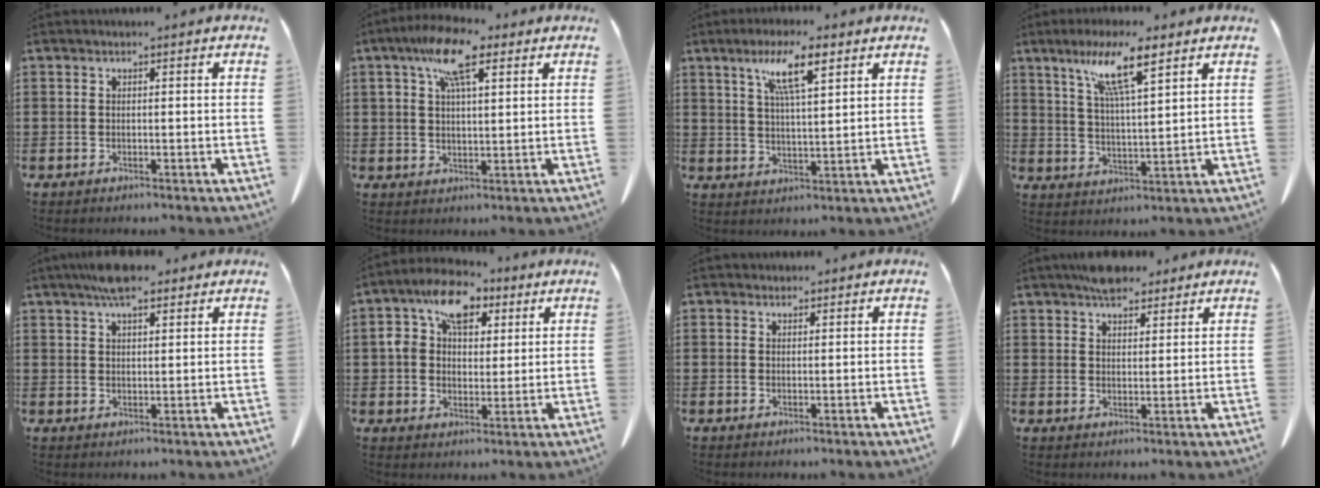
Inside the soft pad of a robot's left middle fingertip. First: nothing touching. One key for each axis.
{"total": 9.6, "fx": 5.5, "fy": 3.0, "fz": 7.3, "tx": -0.152, "ty": 0.004, "tz": 0.096}
{"total": 8.3, "fx": 4.9, "fy": 1.7, "fz": 6.4, "tx": -0.129, "ty": 0.001, "tz": 0.081}
{"total": 9.3, "fx": 6.3, "fy": 1.1, "fz": 6.8, "tx": -0.140, "ty": -0.012, "tz": 0.105}
{"total": 6.1, "fx": 4.5, "fy": 1.8, "fz": 3.6, "tx": -0.072, "ty": -0.002, "tz": 0.082}
{"total": 8.7, "fx": 4.1, "fy": 5.9, "fz": 4.9, "tx": -0.102, "ty": 0.015, "tz": 0.073}
{"total": 1.0, "fx": 0.9, "fy": 0.5, "fz": 0.1, "tx": -0.005, "ty": 0.003, "tz": 0.018}
{"total": 5.5, "fx": 4.5, "fy": 2.0, "fz": 2.5, "tx": -0.052, "ty": -0.004, "tz": 0.083}